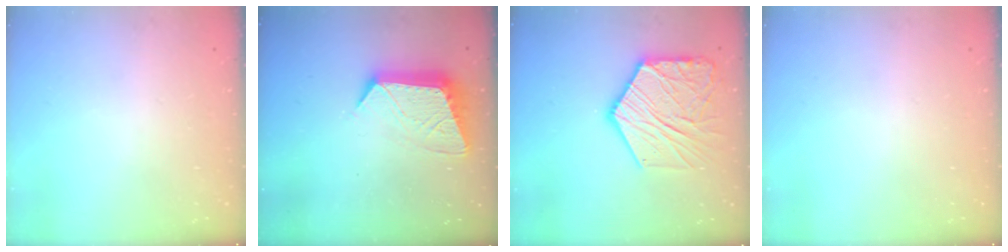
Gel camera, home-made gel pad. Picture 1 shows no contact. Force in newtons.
{"total": 12.3, "press": 12.2, "slide": 1.1}
{"total": 17.8, "press": 17.8, "slide": 1.4}
{"total": 0.0}